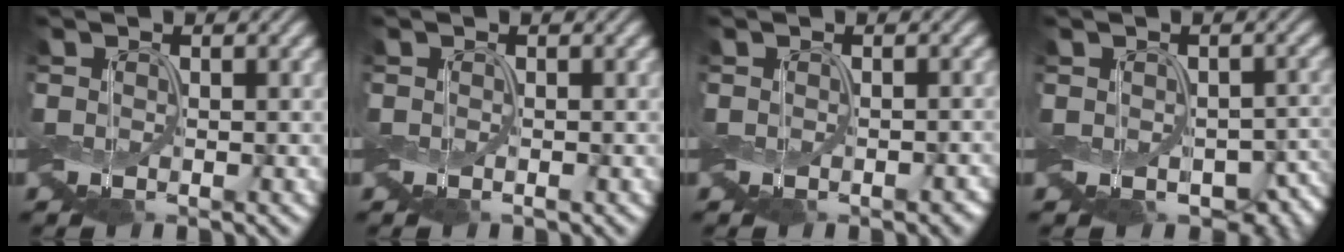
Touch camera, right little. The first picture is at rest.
{"total": 0.0}
{"total": 1.0, "force": [-0.4, 0.7, 0.6], "torque": [-0.006, -0.005, -0.003]}
{"total": 5.9, "force": [-1.8, 4.3, 3.6], "torque": [-0.049, -0.030, -0.020]}